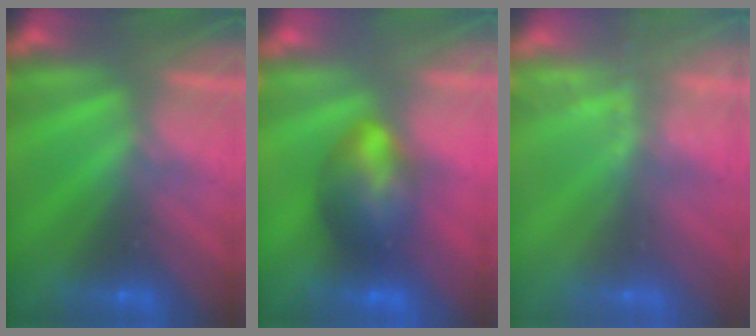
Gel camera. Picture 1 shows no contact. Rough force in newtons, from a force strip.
{"total": 7.0}
{"total": 2.4}